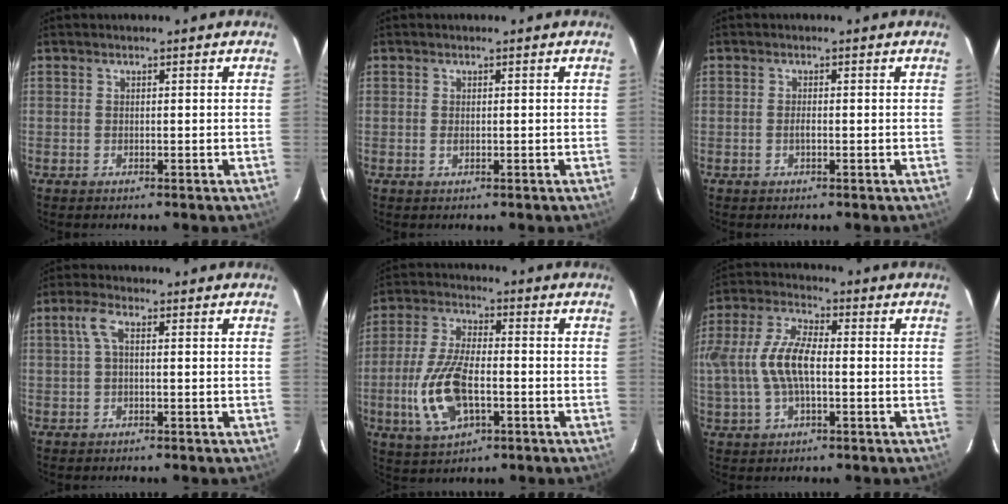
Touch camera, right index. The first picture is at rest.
{"total": 0.8, "force": [0.0, 0.5, 0.6], "torque": [-0.013, 0.000, 0.000]}
{"total": 0.9, "force": [-0.3, 0.3, 0.8], "torque": [-0.016, -0.001, -0.006]}
{"total": 3.2, "force": [0.4, 1.1, 3.0], "torque": [-0.066, 0.010, 0.010]}
{"total": 13.2, "force": [-3.4, 6.0, 11.3], "torque": [-0.245, -0.003, -0.059]}
{"total": 12.4, "force": [-0.8, 5.6, 11.0], "torque": [-0.236, 0.010, -0.014]}